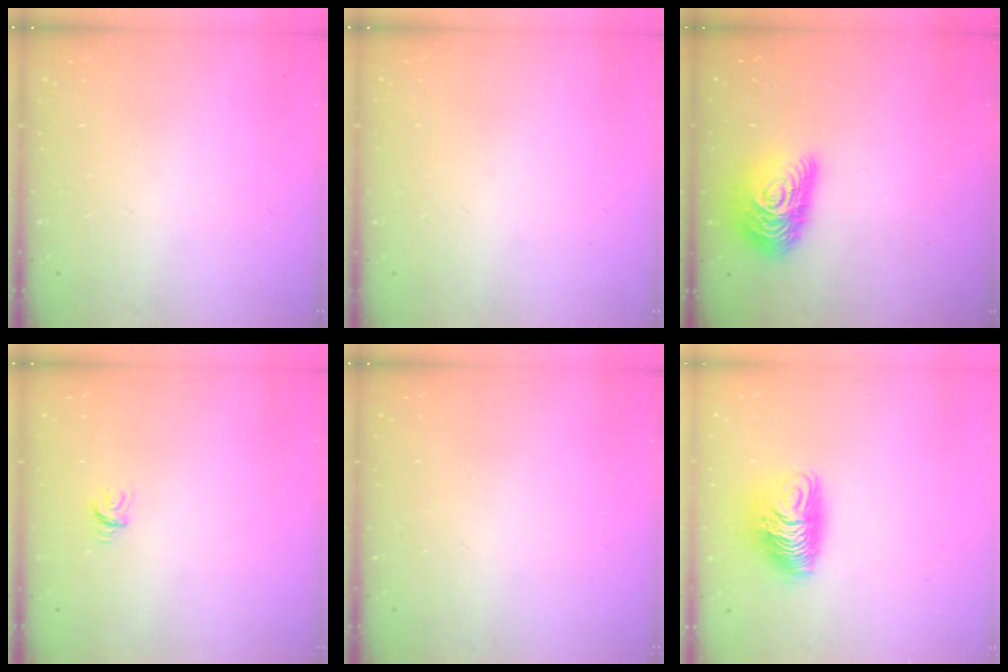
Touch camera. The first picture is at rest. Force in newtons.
{"total": 0.0}
{"total": 15.8, "press": 15.7, "slide": 0.9}
{"total": 4.5, "press": 4.5, "slide": 0.3}
{"total": 0.0}
{"total": 10.0, "press": 9.9, "slide": 0.8}